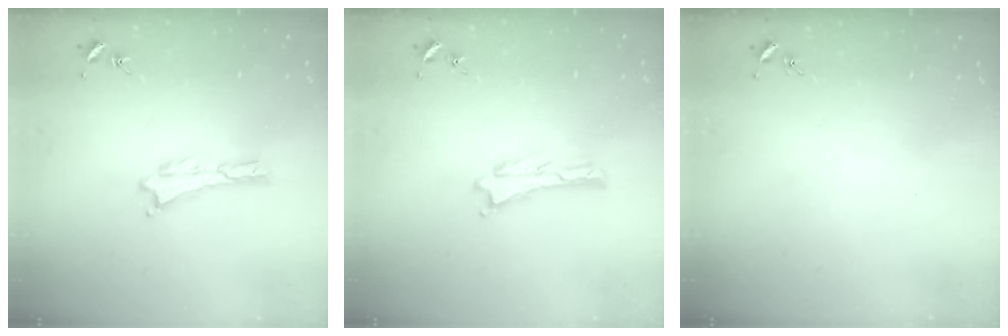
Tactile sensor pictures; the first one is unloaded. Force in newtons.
{"total": 0.0}
{"total": 0.0}